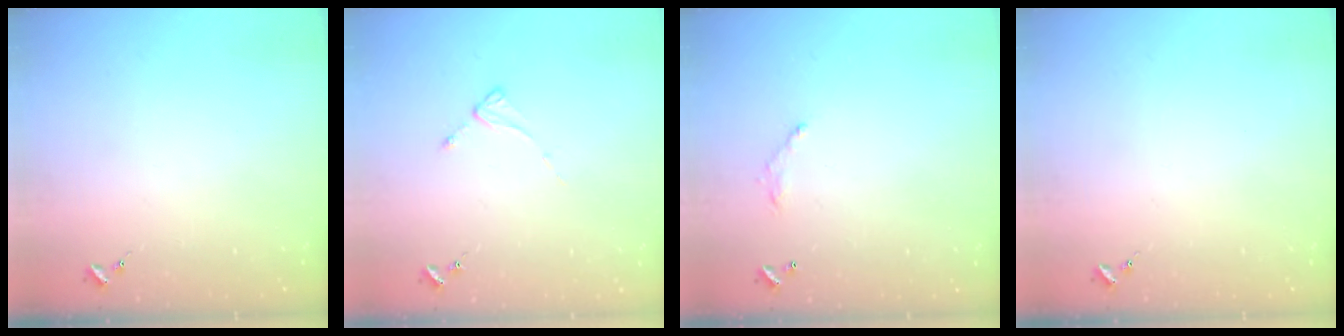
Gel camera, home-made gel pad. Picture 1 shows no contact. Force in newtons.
{"total": 2.3, "press": 2.3, "slide": 0.3}
{"total": 6.2, "press": 6.2, "slide": 0.4}
{"total": 0.0}